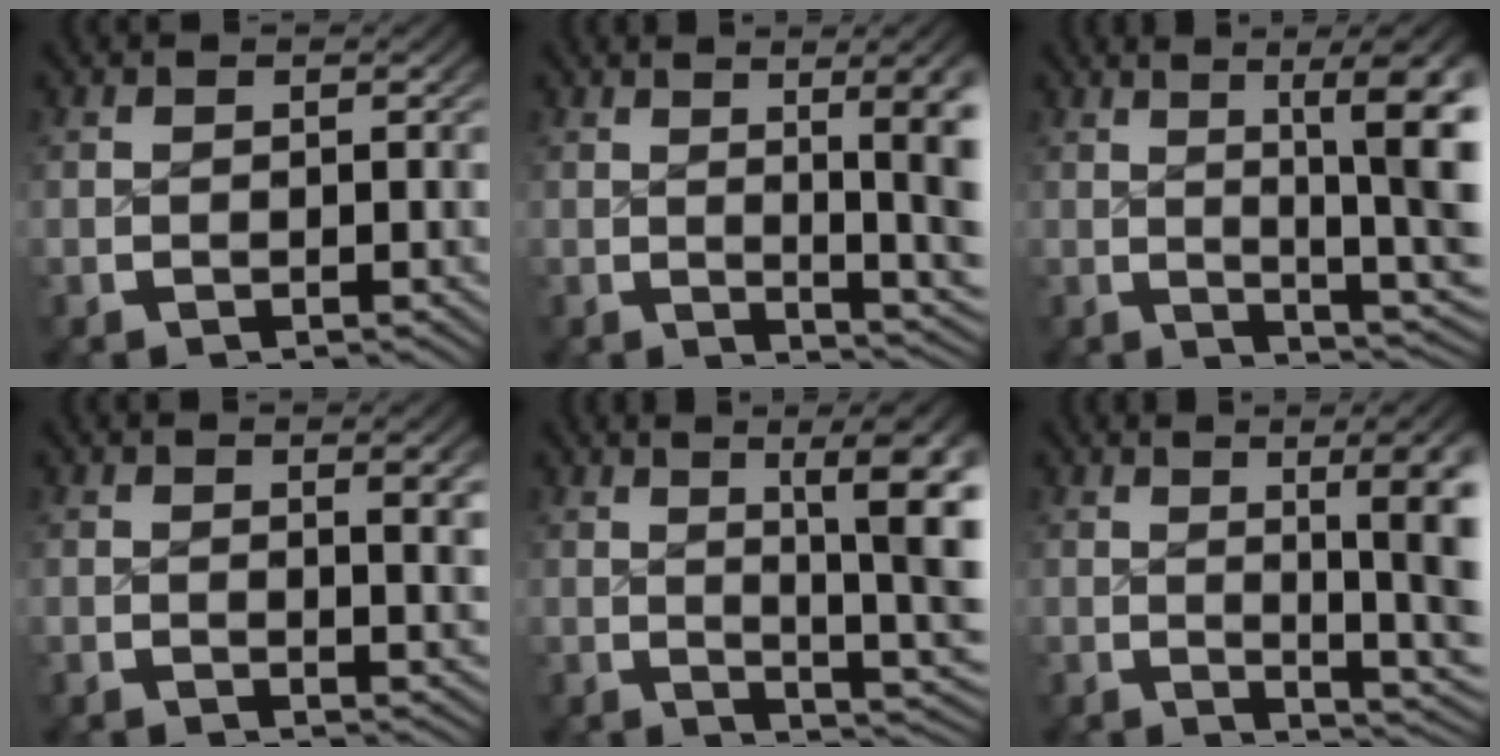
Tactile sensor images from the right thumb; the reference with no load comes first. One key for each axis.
{"total": 8.4, "fx": 0.5, "fy": 3.5, "fz": 7.6, "tx": -0.089, "ty": -0.007, "tz": 0.010}
{"total": 11.7, "fx": 2.3, "fy": 5.0, "fz": 10.3, "tx": -0.120, "ty": 0.005, "tz": 0.029}
{"total": 2.5, "fx": 0.7, "fy": 0.3, "fz": 2.4, "tx": -0.029, "ty": -0.005, "tz": 0.013}
{"total": 10.5, "fx": 2.3, "fy": 4.4, "fz": 9.3, "tx": -0.109, "ty": 0.003, "tz": 0.029}
{"total": 9.4, "fx": 0.9, "fy": 3.9, "fz": 8.5, "tx": -0.099, "ty": -0.004, "tz": 0.014}